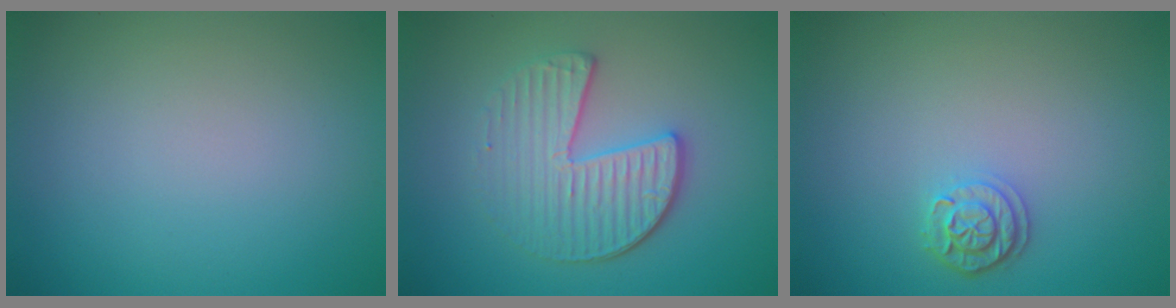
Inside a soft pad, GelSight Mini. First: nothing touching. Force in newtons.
{"total": 4.2, "press": 3.6, "slide": 2.1}
{"total": 2.1, "press": 1.9, "slide": 0.9}